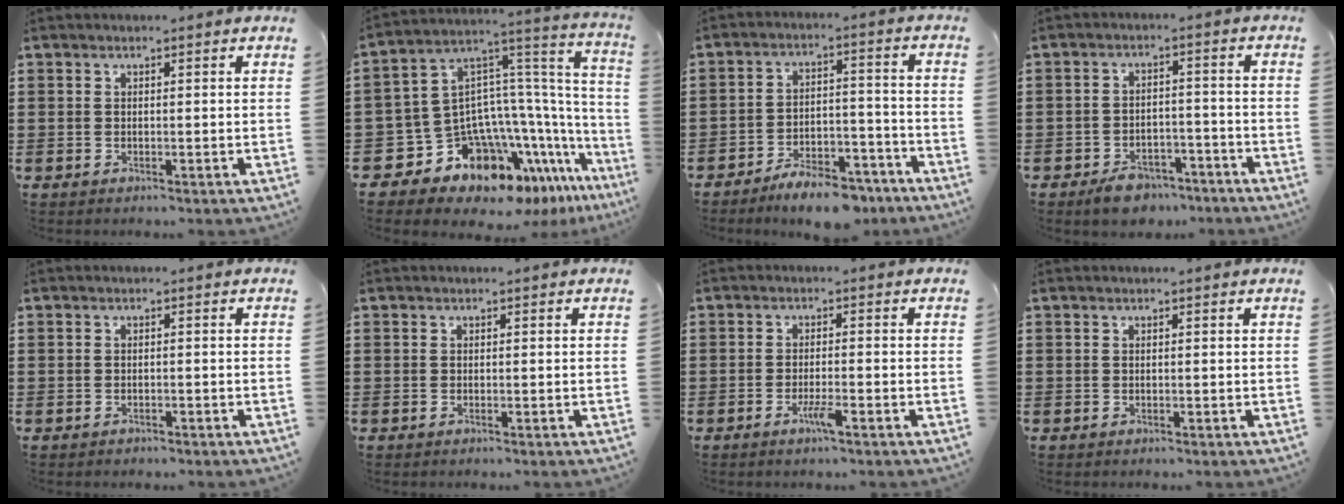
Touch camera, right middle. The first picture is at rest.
{"total": 11.7, "force": [-7.8, 7.4, 4.6], "torque": [-0.131, -0.031, -0.129]}
{"total": 7.8, "force": [-7.1, 1.6, 2.8], "torque": [-0.041, 0.020, -0.130]}
{"total": 4.5, "force": [-4.0, 1.6, 1.3], "torque": [-0.028, 0.012, -0.077]}
{"total": 0.8, "force": [-0.8, 0.2, 0.1], "torque": [-0.005, -0.003, -0.016]}
{"total": 0.0}
{"total": 2.9, "force": [-1.7, 0.2, 2.4], "torque": [-0.047, -0.001, -0.032]}
{"total": 0.0}